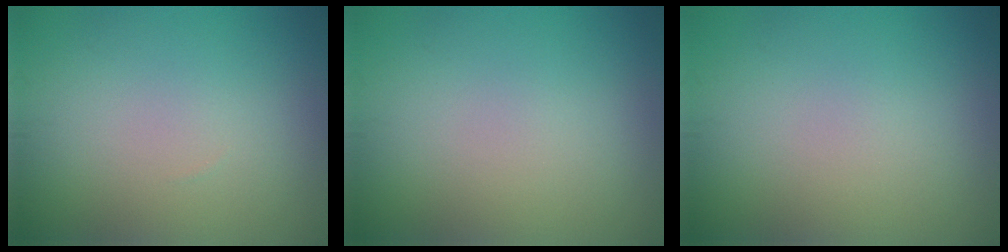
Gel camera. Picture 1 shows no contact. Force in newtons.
{"total": 0.0}
{"total": 0.0}